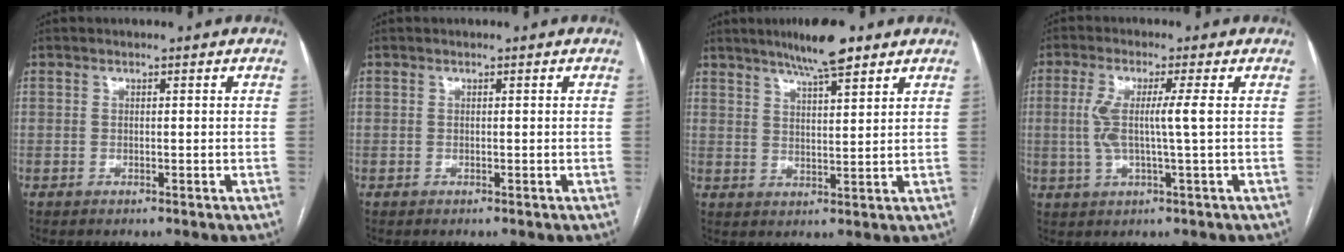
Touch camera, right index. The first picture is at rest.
{"total": 0.0}
{"total": 8.1, "force": [6.1, 1.0, 5.3], "torque": [-0.086, 0.009, 0.098]}
{"total": 6.3, "force": [0.4, -0.1, 6.3], "torque": [-0.130, 0.001, 0.008]}